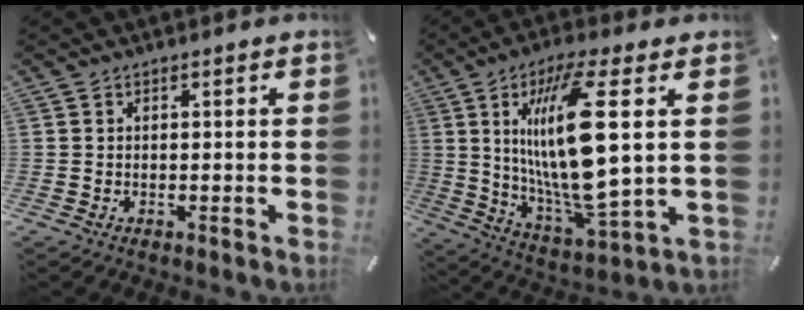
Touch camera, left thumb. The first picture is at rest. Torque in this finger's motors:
{"motor_torque": [2.50, 2.50, 1.02, -0.47, 0.52]}